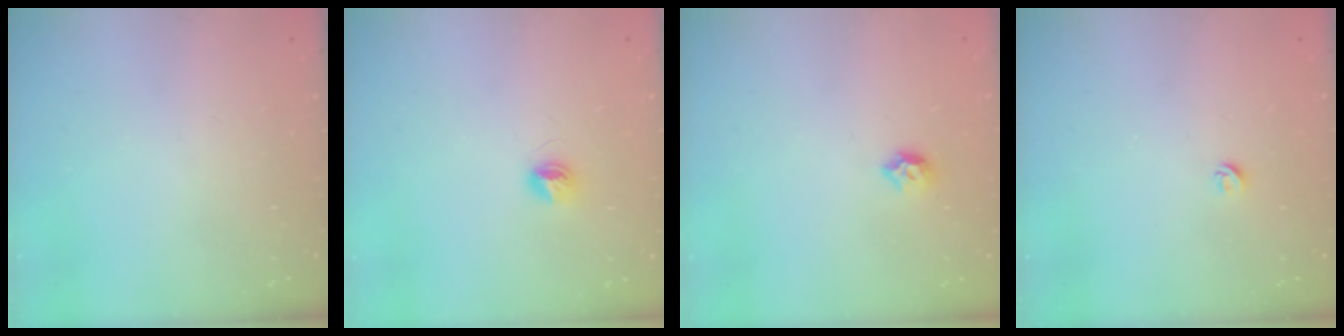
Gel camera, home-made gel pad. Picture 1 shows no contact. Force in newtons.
{"total": 4.3, "press": 4.3, "slide": 0.4}
{"total": 6.0, "press": 5.9, "slide": 0.9}
{"total": 3.7, "press": 3.7, "slide": 0.5}